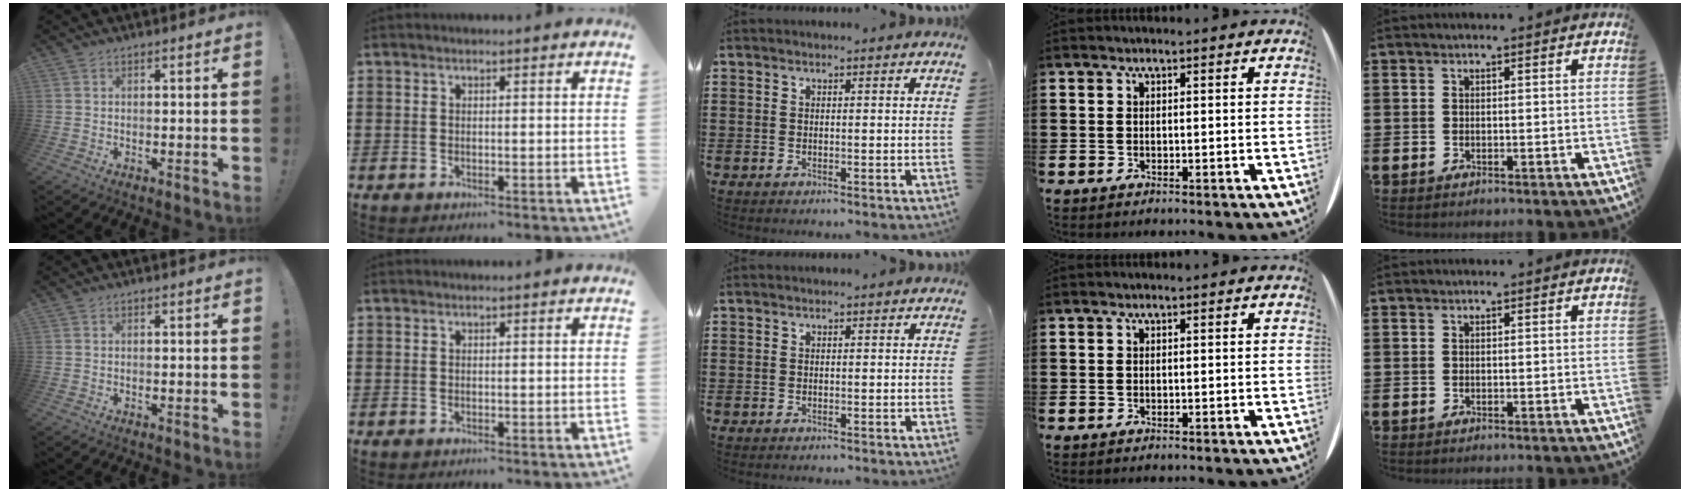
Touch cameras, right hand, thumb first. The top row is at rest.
{}